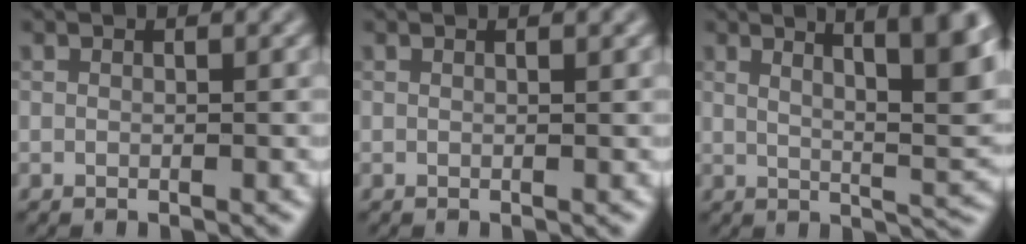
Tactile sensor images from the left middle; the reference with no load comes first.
{"total": 1.3, "force": [0.5, 0.6, 1.0], "torque": [-0.005, 0.004, -0.004]}
{"total": 9.7, "force": [4.3, 2.5, 8.3], "torque": [-0.080, 0.022, 0.061]}